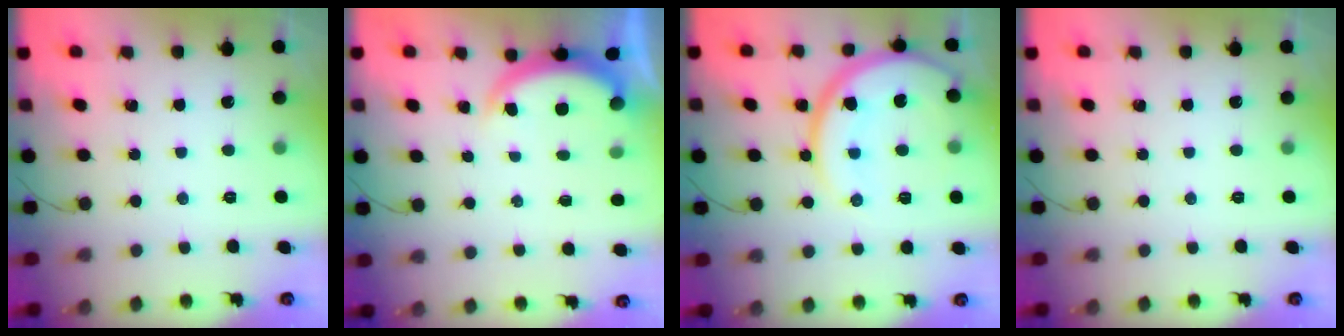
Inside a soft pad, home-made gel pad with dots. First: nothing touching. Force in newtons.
{"total": 4.0, "press": 4.0, "slide": 0.5}
{"total": 14.8, "press": 14.7, "slide": 1.2}
{"total": 0.0}